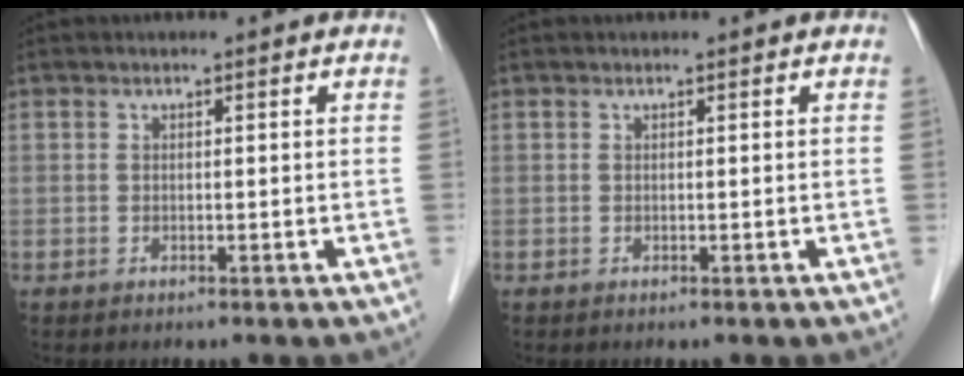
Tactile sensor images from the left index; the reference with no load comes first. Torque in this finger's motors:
{"motor_torque": [0.00, 0.00, 0.00, 0.00]}